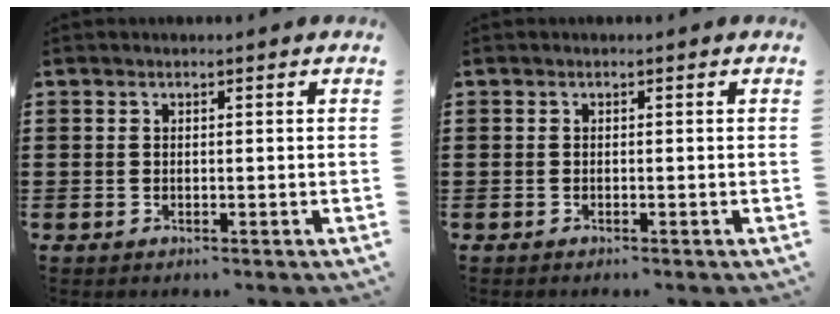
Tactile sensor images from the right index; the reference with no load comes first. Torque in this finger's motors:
{"motor_torque": [-0.76, 0.97, 0.00, 0.01]}